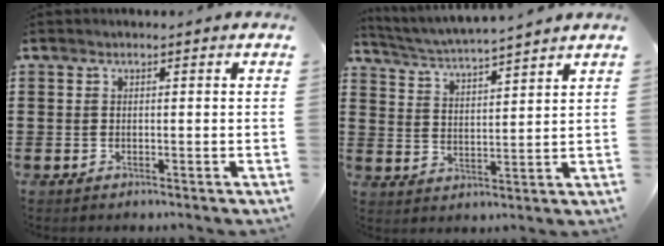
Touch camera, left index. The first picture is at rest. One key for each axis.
{"total": 4.0, "fx": 3.8, "fy": -0.6, "fz": 1.1, "tx": -0.038, "ty": -0.028, "tz": 0.061}